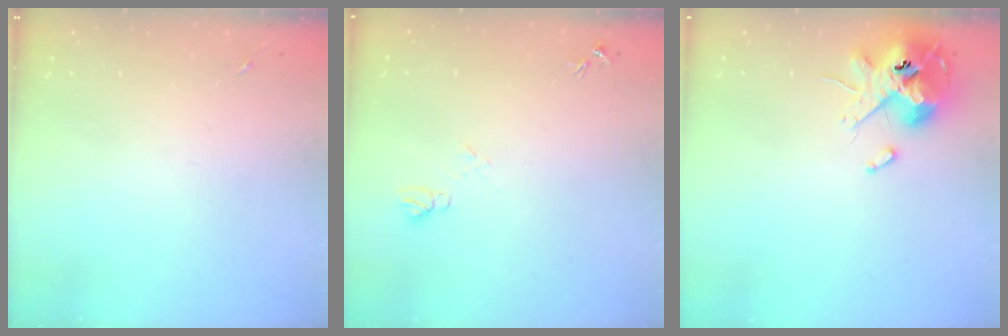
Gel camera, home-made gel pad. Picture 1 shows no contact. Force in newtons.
{"total": 6.3, "press": 6.3, "slide": 0.7}
{"total": 13.1, "press": 12.9, "slide": 2.1}